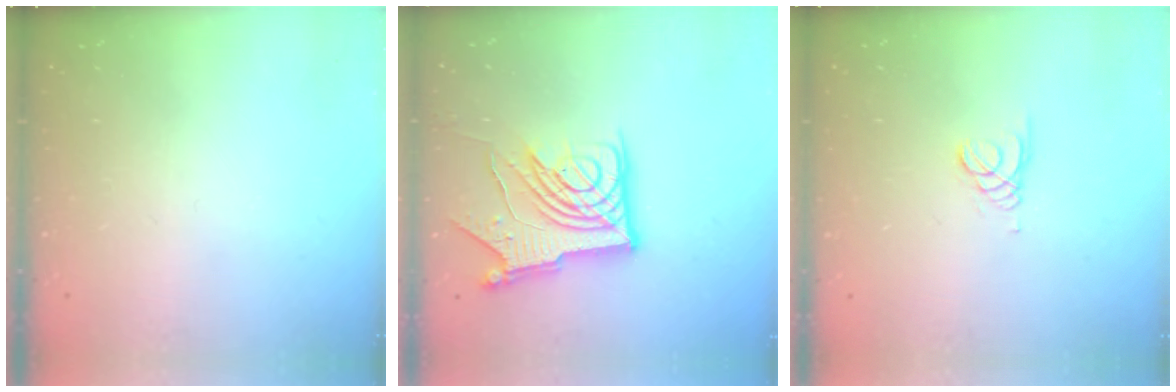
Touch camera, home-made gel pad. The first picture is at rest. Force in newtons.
{"total": 14.9, "press": 14.8, "slide": 1.8}
{"total": 1.5, "press": 1.5, "slide": 0.1}